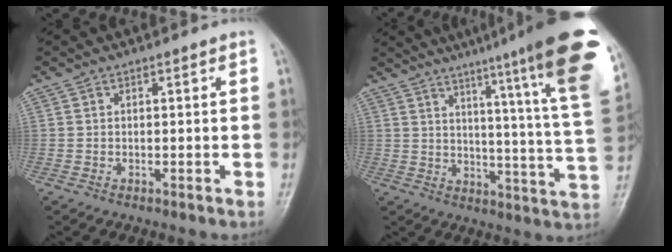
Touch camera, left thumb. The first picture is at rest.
{"total": 23.3, "force": [15.4, 1.2, 17.5], "torque": [-0.213, -0.087, 0.193]}